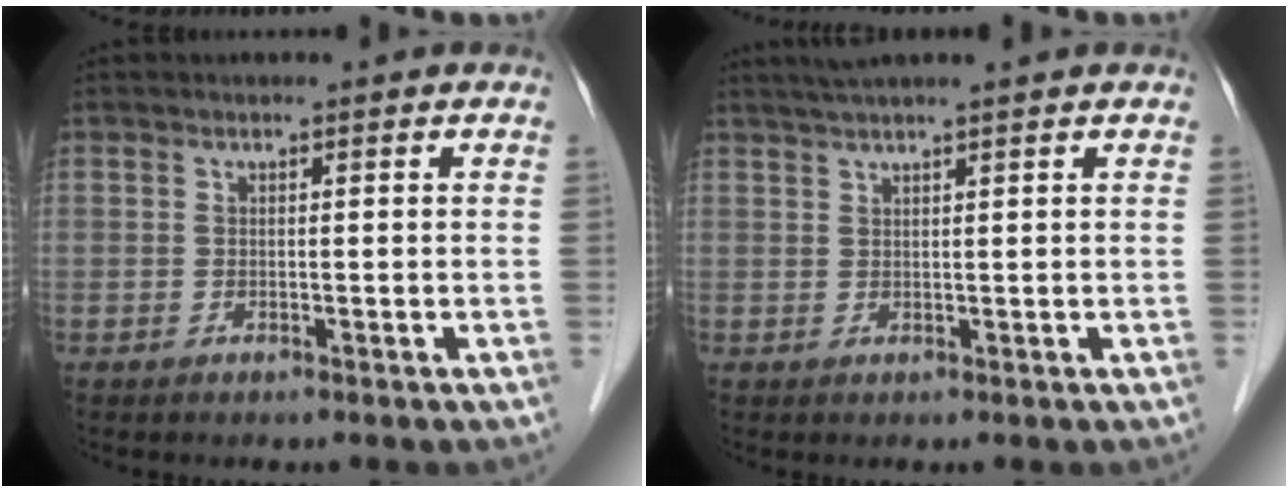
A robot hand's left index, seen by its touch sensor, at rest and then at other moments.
{"total": 4.7, "force": [3.9, -0.6, 2.4], "torque": [-0.035, 0.032, 0.067]}